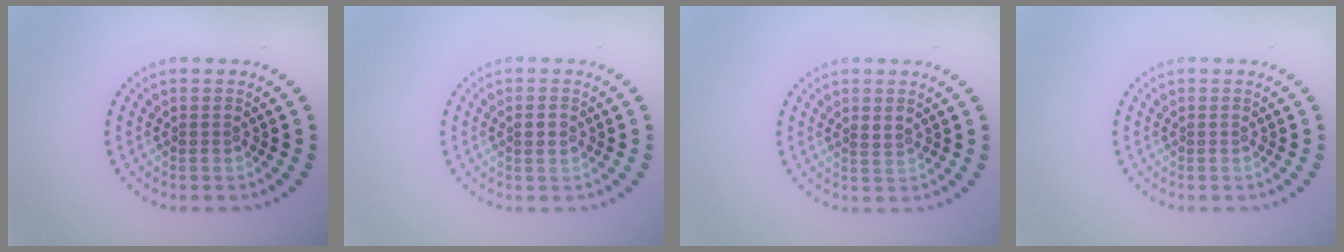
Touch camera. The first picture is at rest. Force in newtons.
{"total": 1.2, "press": 1.2, "slide": 0.2}
{"total": 0.8, "press": 0.7, "slide": 0.3}
{"total": 0.0}